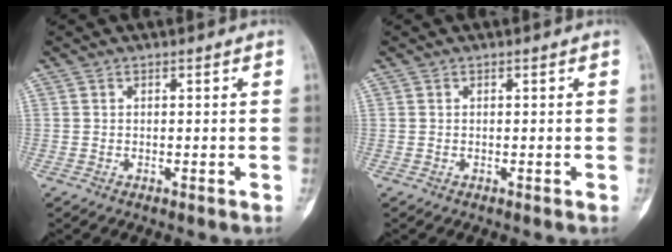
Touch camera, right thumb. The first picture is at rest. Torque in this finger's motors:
{"motor_torque": [0.14, 0.01, 0.13, -0.11, 0.01]}